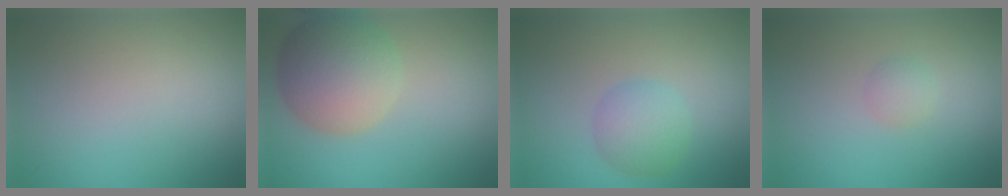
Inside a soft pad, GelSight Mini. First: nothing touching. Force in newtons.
{"total": 7.3, "press": 7.3, "slide": 0.3}
{"total": 2.9, "press": 2.9, "slide": 0.1}
{"total": 1.1, "press": 1.1, "slide": 0.0}